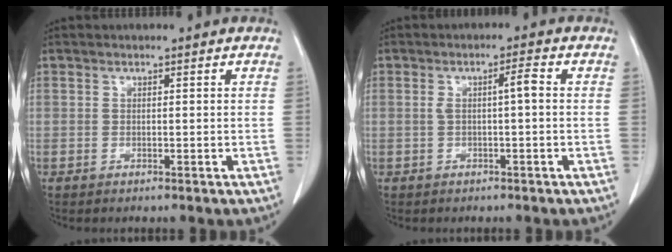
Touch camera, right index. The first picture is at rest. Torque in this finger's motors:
{"motor_torque": [0.05, -0.01, 0.02, 0.04]}